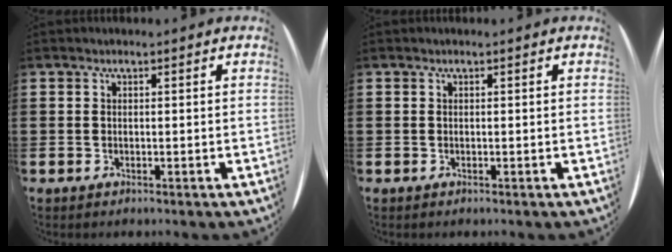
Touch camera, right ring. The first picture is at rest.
{"total": 0.0}